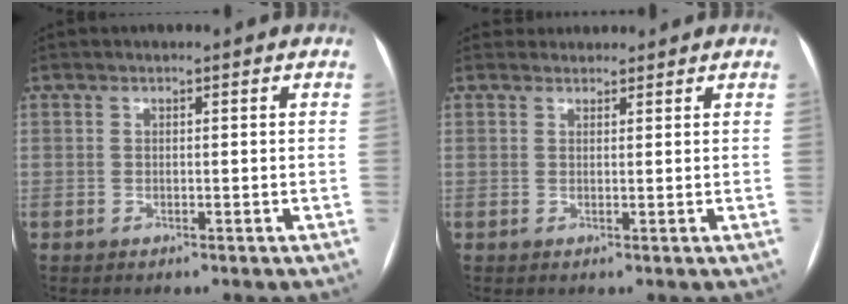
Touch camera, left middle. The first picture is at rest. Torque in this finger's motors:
{"motor_torque": [0.03, 0.00, -0.07, -0.01]}